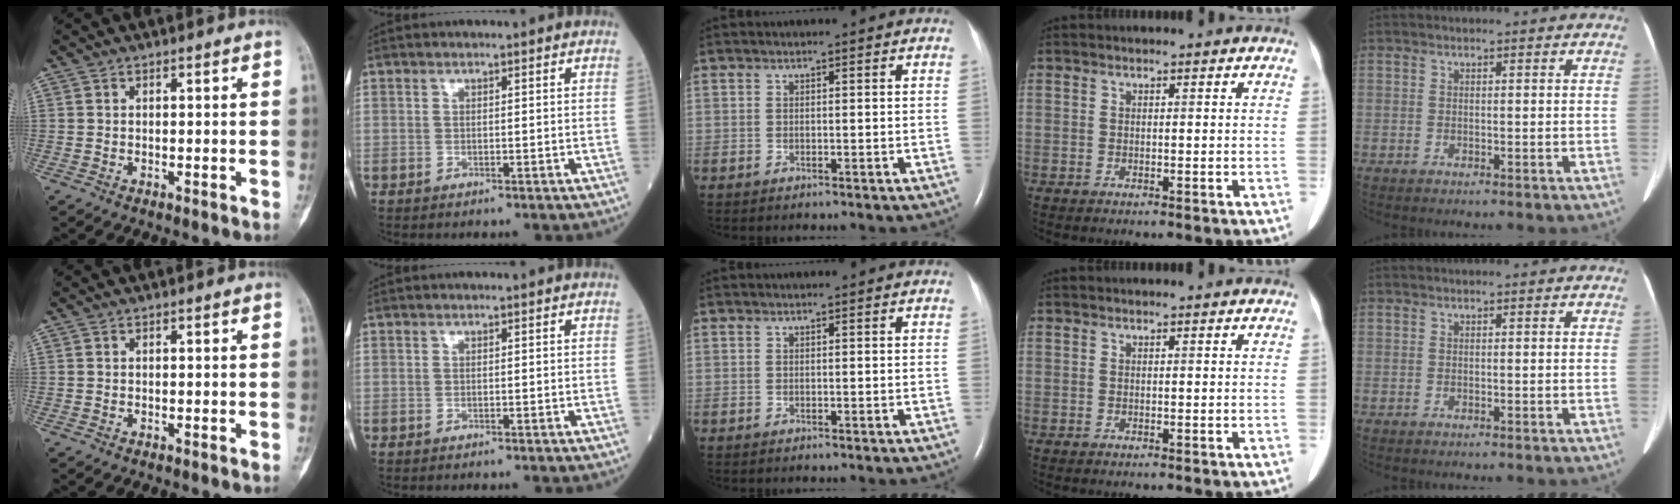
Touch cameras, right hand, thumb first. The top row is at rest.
{}